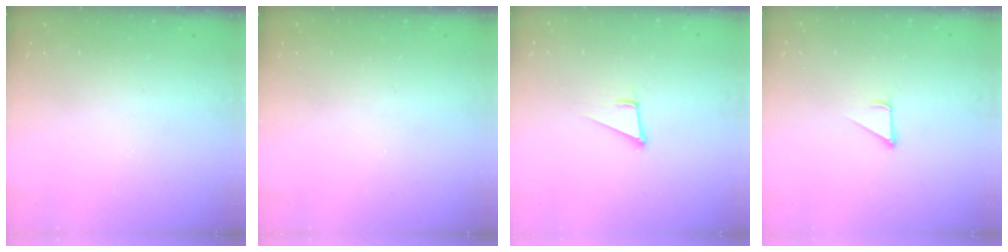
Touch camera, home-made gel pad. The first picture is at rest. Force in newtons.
{"total": 0.0}
{"total": 3.7, "press": 2.9, "slide": 2.2}
{"total": 1.9, "press": 1.9, "slide": 0.1}